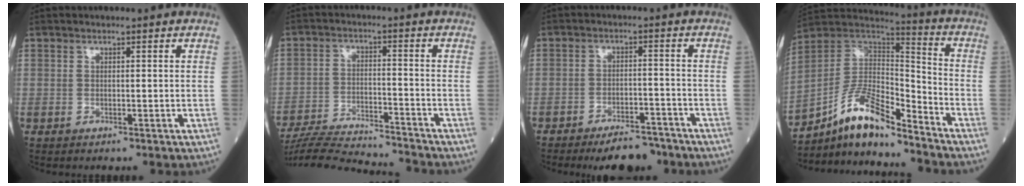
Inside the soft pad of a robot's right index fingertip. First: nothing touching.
{"total": 14.5, "force": [-14.1, 0.3, 3.5], "torque": [-0.061, -0.003, -0.224]}
{"total": 6.7, "force": [-5.5, 2.2, 3.2], "torque": [-0.043, 0.000, -0.087]}
{"total": 13.0, "force": [-10.2, 2.6, 7.6], "torque": [-0.142, 0.029, -0.185]}